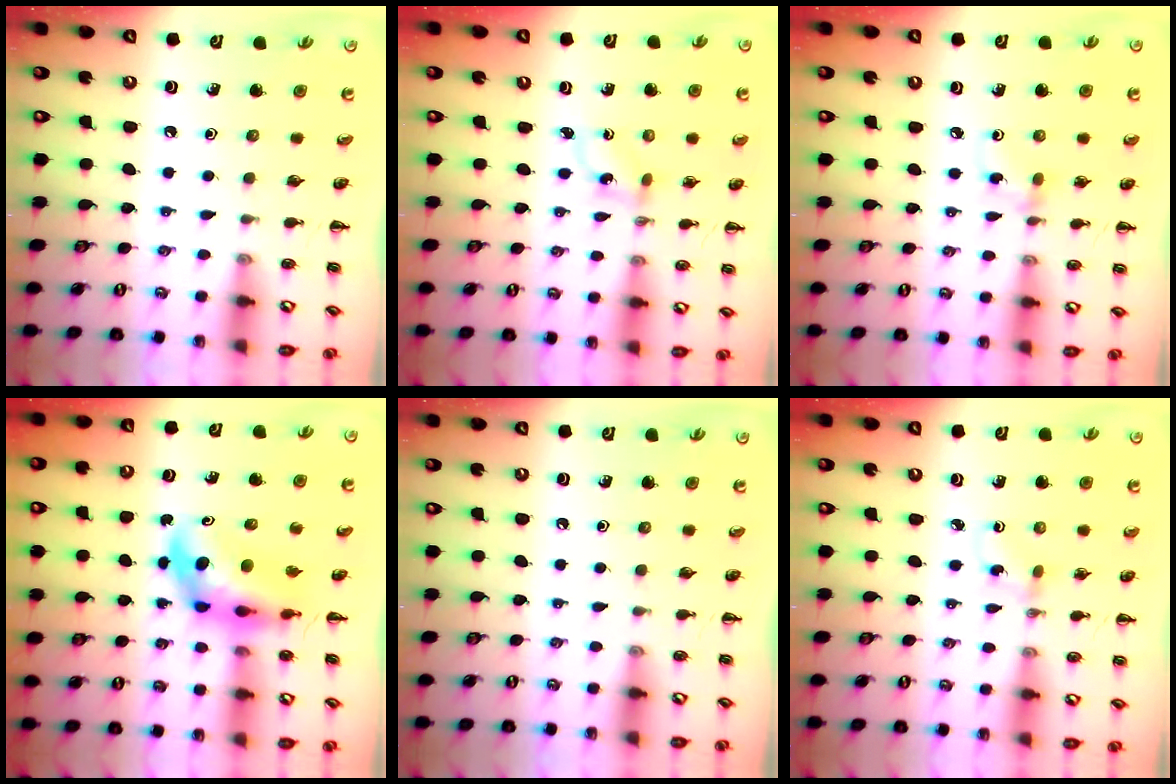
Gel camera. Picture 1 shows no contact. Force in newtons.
{"total": 0.9, "press": 0.8, "slide": 0.5}
{"total": 2.8, "press": 2.6, "slide": 1.1}
{"total": 5.7, "press": 5.5, "slide": 1.4}
{"total": 0.0}
{"total": 1.2, "press": 1.0, "slide": 0.7}